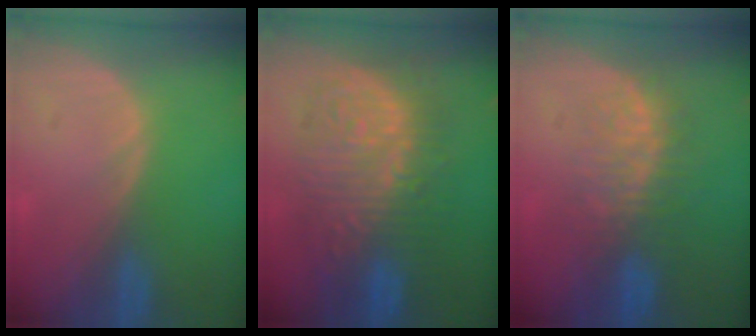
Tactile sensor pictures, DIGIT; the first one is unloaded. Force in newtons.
{"total": 13.4, "press": 13.3, "slide": 1.4}
{"total": 8.1, "press": 7.5, "slide": 2.9}